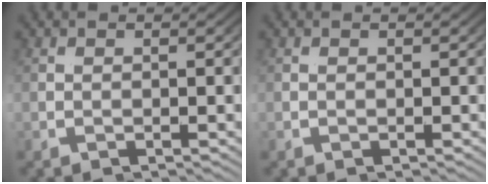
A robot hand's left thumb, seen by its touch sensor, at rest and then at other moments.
{"total": 0.0}